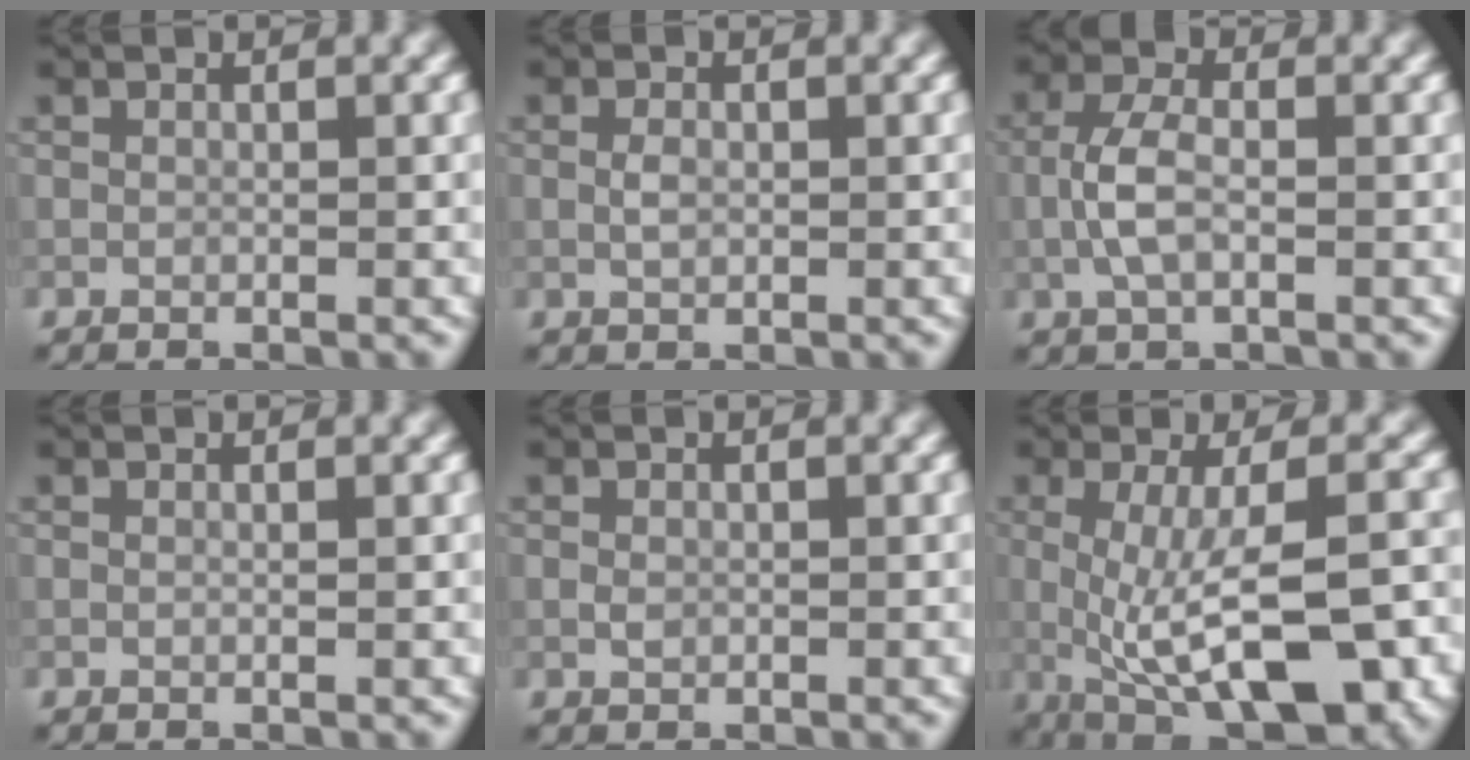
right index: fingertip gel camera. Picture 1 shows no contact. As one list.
[{"total": 1.3, "force": [0.0, 0.8, 1.0], "torque": [-0.023, -0.002, -0.001]}, {"total": 3.4, "force": [-0.8, 1.5, 2.9], "torque": [-0.063, 0.005, -0.022]}, {"total": 0.0}, {"total": 0.7, "force": [0.0, 0.6, 0.5], "torque": [-0.009, -0.002, 0.000]}, {"total": 10.0, "force": [-2.2, 3.2, 9.2], "torque": [-0.155, -0.010, -0.031]}]